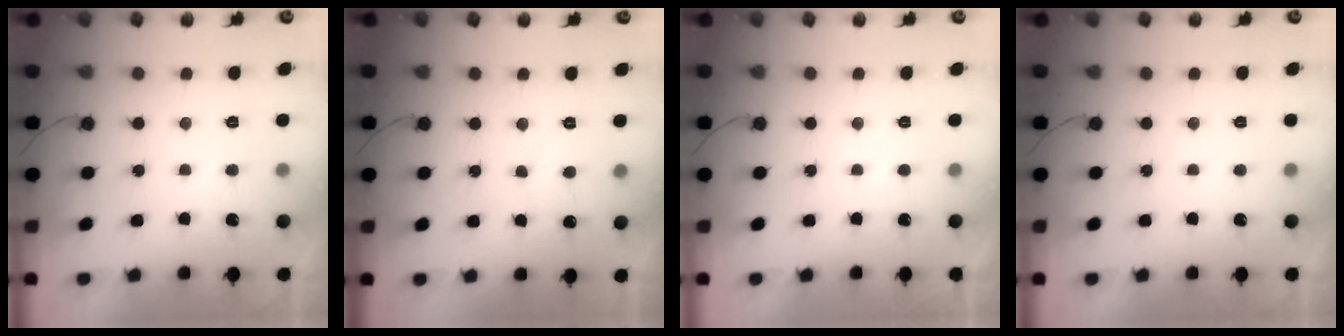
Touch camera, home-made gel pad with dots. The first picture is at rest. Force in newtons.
{"total": 6.1, "press": 6.1, "slide": 0.5}
{"total": 1.7, "press": 1.7, "slide": 0.0}
{"total": 0.0}